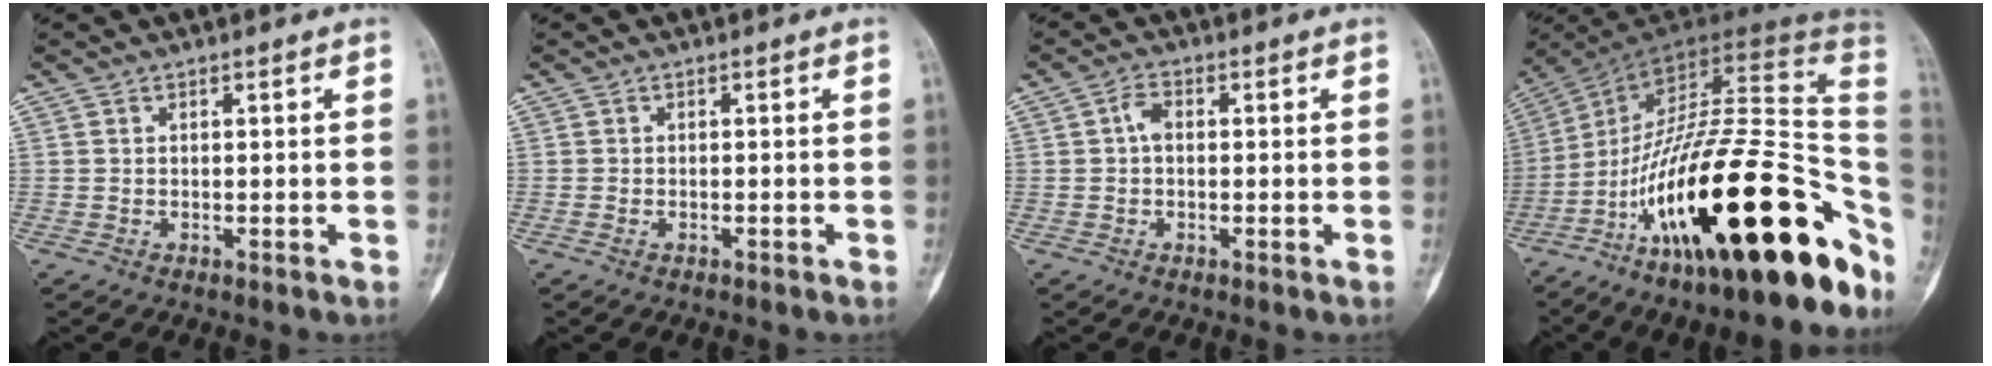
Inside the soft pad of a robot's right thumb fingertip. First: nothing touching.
{"total": 0.7, "force": [-0.4, 0.4, 0.4], "torque": [-0.011, 0.007, -0.004]}
{"total": 2.5, "force": [0.0, 1.5, 2.0], "torque": [-0.034, 0.009, -0.006]}
{"total": 37.1, "force": [-13.3, 12.9, 32.1], "torque": [-0.409, 0.075, -0.210]}